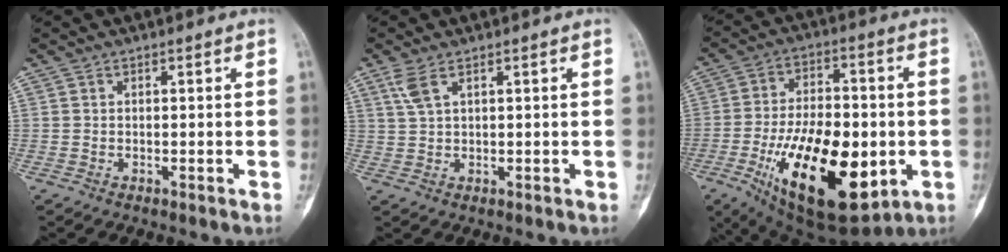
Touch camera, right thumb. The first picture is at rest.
{"total": 3.2, "force": [1.7, 1.1, 2.4], "torque": [-0.061, 0.008, 0.047]}
{"total": 25.3, "force": [-6.7, 12.1, 21.2], "torque": [-0.364, -0.005, -0.088]}